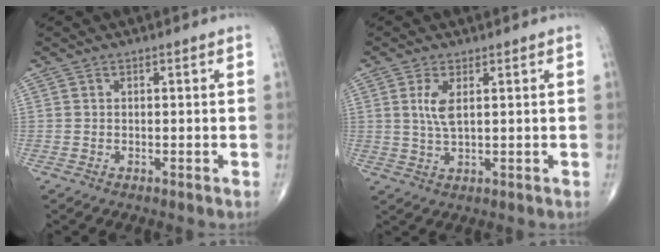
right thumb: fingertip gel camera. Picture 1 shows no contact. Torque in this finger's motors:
{"motor_torque": [-0.56, 0.63, 0.63, 0.23, 0.03]}